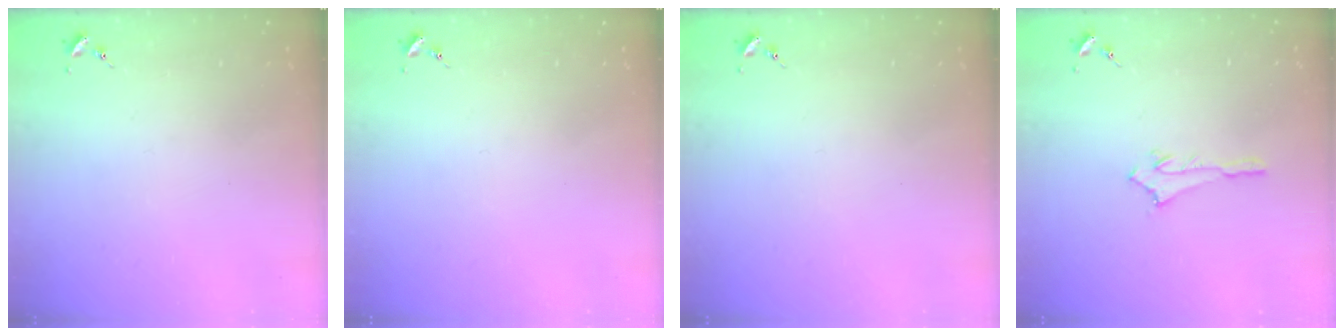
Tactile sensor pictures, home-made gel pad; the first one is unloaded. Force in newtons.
{"total": 0.0}
{"total": 0.0}
{"total": 2.6, "press": 2.5, "slide": 0.4}